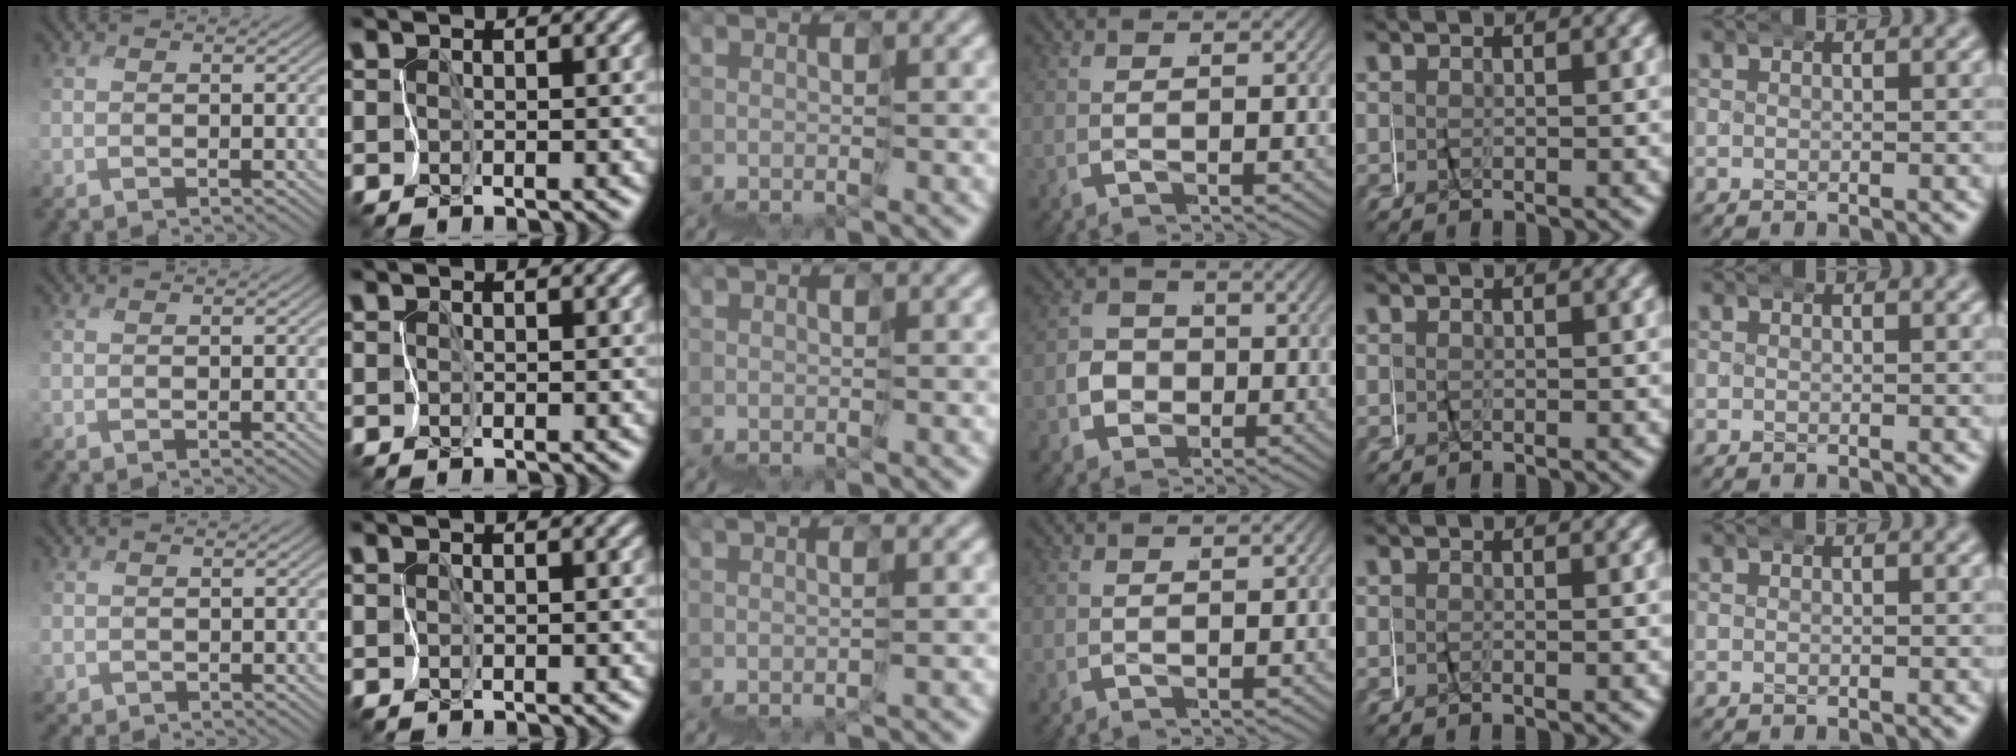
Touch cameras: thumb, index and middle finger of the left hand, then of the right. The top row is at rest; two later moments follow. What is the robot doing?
{"motion": "wrap", "object": "masking tape"}